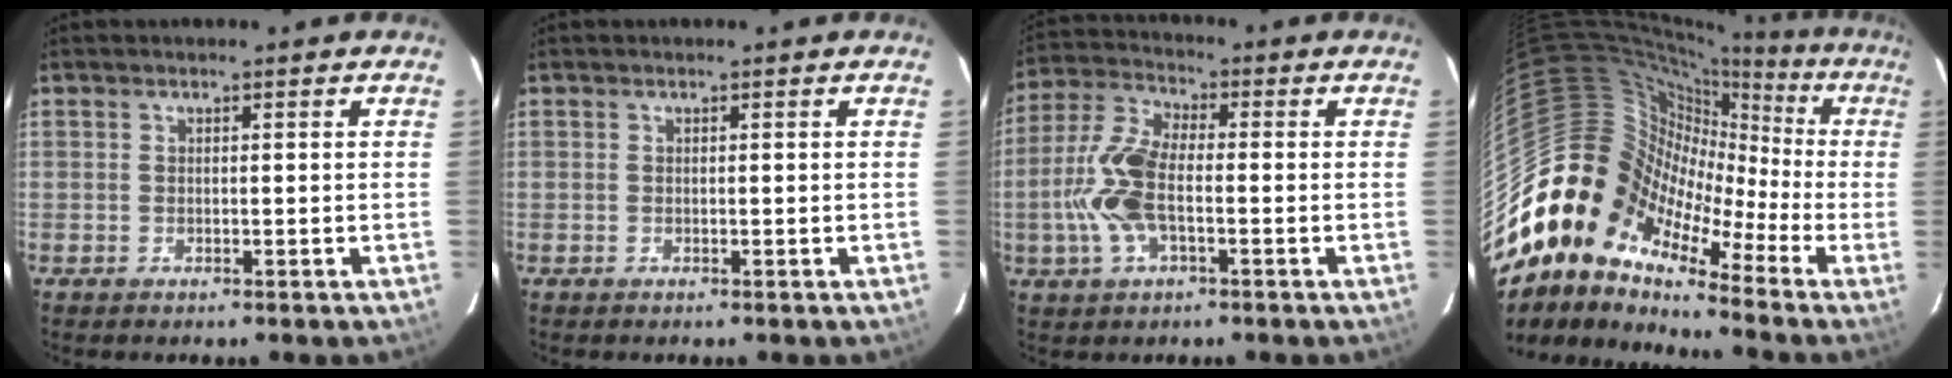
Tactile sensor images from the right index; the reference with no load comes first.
{"total": 0.0}
{"total": 11.6, "force": [-2.2, 5.1, 10.1], "torque": [-0.229, 0.009, -0.049]}
{"total": 12.2, "force": [-5.4, 9.4, 5.6], "torque": [-0.085, 0.009, -0.135]}